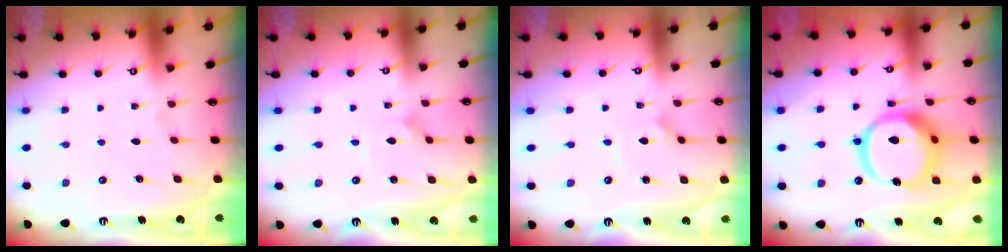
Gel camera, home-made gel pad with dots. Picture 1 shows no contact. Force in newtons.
{"total": 2.3, "press": 2.3, "slide": 0.1}
{"total": 1.8, "press": 1.8, "slide": 0.2}
{"total": 17.7, "press": 17.5, "slide": 2.5}